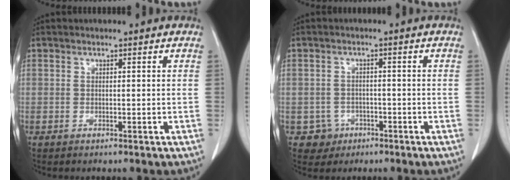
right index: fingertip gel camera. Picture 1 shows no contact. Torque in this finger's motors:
{"motor_torque": [-0.21, 0.02, -0.49, -0.15]}